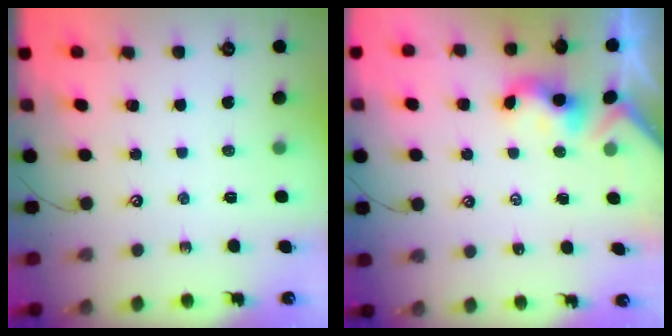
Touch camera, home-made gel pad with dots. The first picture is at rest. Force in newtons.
{"total": 2.3, "press": 2.3, "slide": 0.2}